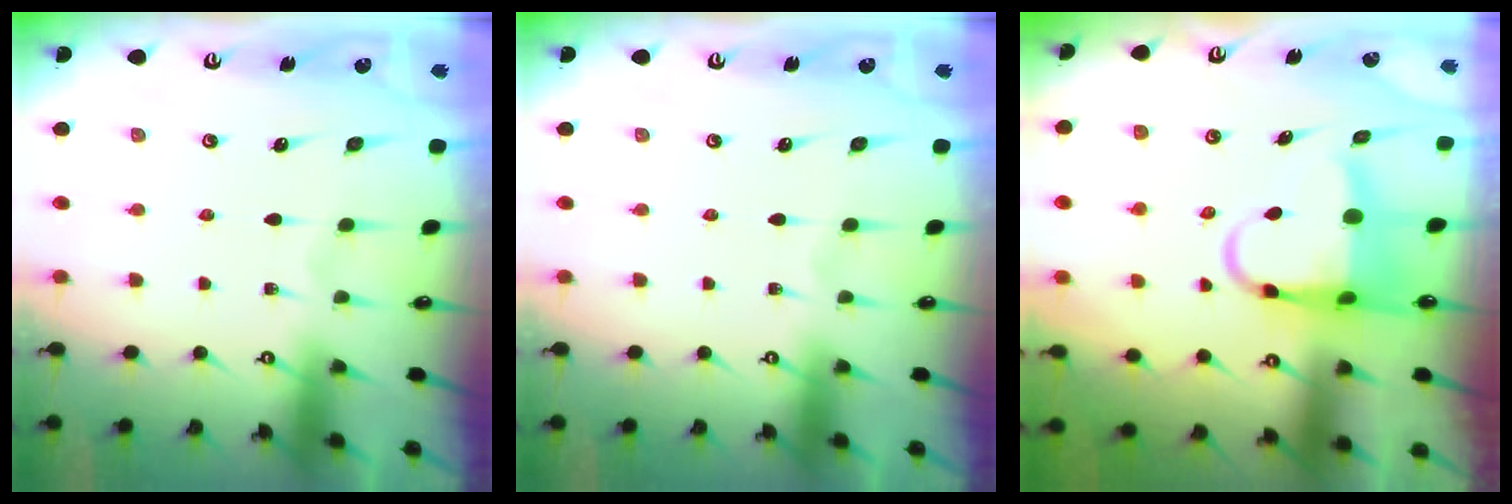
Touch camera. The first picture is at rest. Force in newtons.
{"total": 0.0}
{"total": 6.6, "press": 6.4, "slide": 1.6}